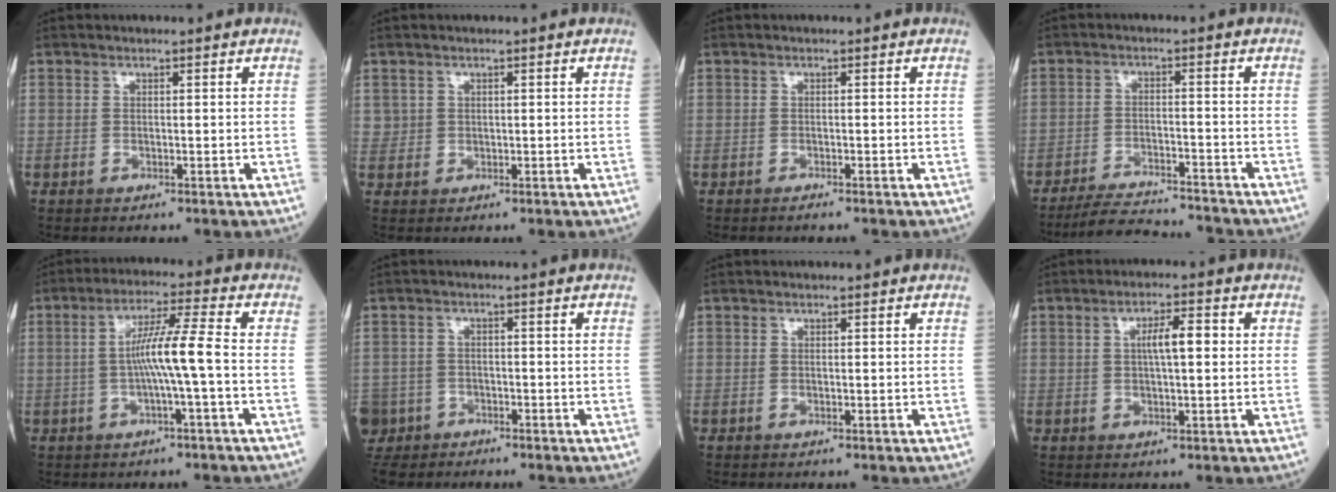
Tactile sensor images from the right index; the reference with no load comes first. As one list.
[{"total": 1.4, "force": [0.5, 1.3, 0.0], "torque": [0.013, 0.003, 0.005]}, {"total": 0.7, "force": [-0.7, 0.0, 0.3], "torque": [-0.011, -0.001, -0.010]}, {"total": 10.1, "force": [-9.8, 0.6, 2.6], "torque": [-0.040, -0.005, -0.157]}, {"total": 7.1, "force": [-1.0, -0.8, 7.0], "torque": [-0.130, 0.013, -0.018]}, {"total": 6.8, "force": [-4.3, 5.3, 0.3], "torque": [-0.018, 0.005, -0.077]}, {"total": 0.0}, {"total": 4.6, "force": [0.7, 0.9, 4.4], "torque": [-0.076, 0.012, 0.011]}]